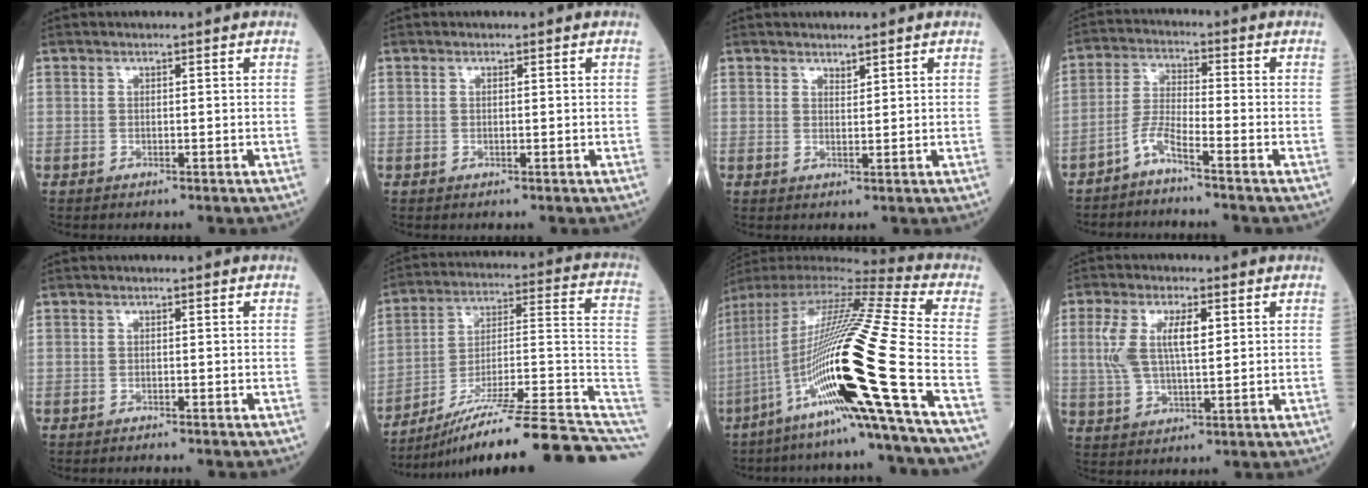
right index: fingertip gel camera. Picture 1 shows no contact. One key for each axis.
{"total": 0.0}
{"total": 1.1, "fx": 0.9, "fy": 0.7, "fz": 0.4, "tx": -0.001, "ty": -0.003, "tz": 0.013}
{"total": 4.2, "fx": -3.4, "fy": -0.1, "fz": 2.4, "tx": -0.056, "ty": -0.008, "tz": -0.073}
{"total": 1.6, "fx": -1.5, "fy": -0.1, "fz": 0.5, "tx": -0.007, "ty": 0.000, "tz": -0.018}
{"total": 25.1, "fx": -18.7, "fy": 1.0, "fz": 16.8, "tx": -0.173, "ty": 0.020, "tz": -0.289}
{"total": 26.7, "fx": -9.0, "fy": -1.4, "fz": 25.1, "tx": -0.445, "ty": -0.028, "tz": -0.170}
{"total": 7.9, "fx": 1.9, "fy": 2.6, "fz": 7.2, "tx": -0.159, "ty": 0.014, "tz": 0.041}